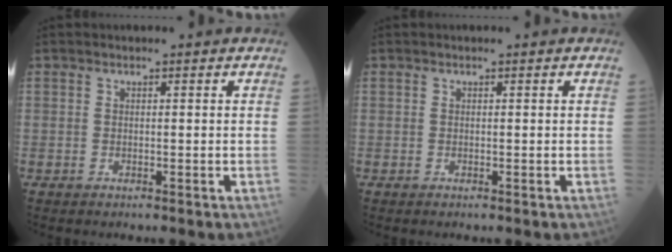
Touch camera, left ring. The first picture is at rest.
{"total": 0.0}